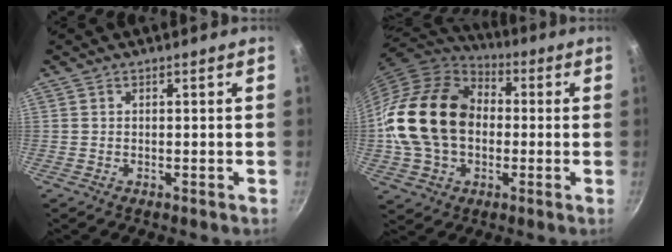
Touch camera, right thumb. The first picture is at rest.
{"total": 20.2, "force": [0.0, 15.0, 13.4], "torque": [-0.225, 0.031, -0.004]}